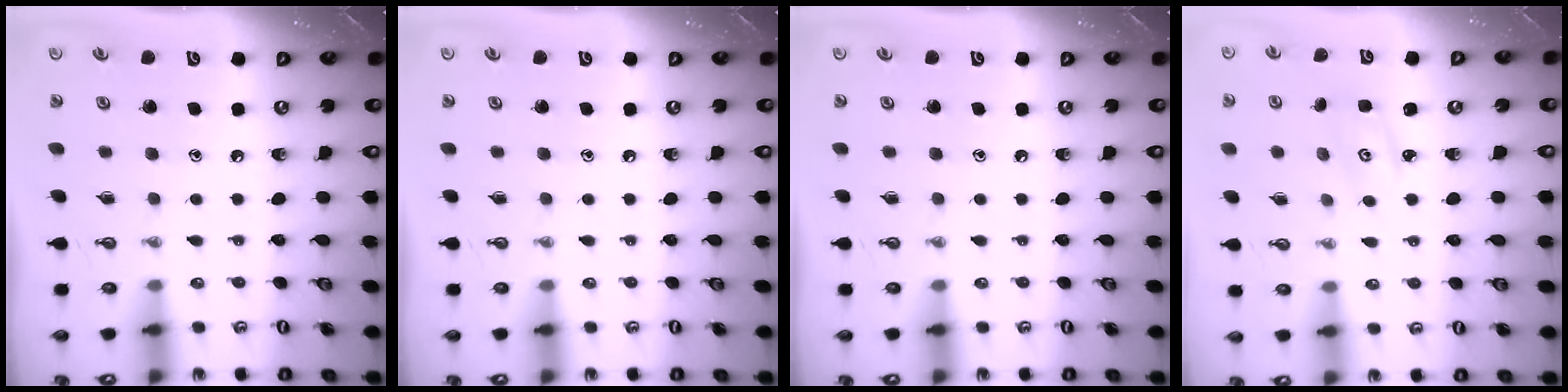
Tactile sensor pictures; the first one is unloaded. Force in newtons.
{"total": 0.0}
{"total": 0.0}
{"total": 1.8, "press": 1.8, "slide": 0.1}